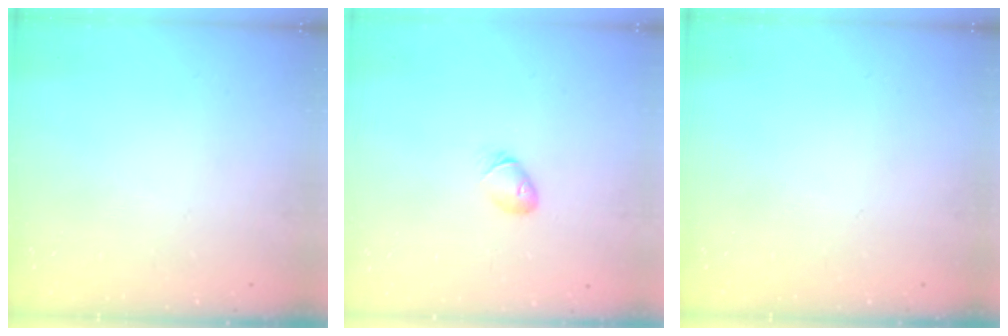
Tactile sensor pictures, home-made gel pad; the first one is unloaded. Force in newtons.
{"total": 4.5, "press": 4.4, "slide": 1.1}
{"total": 0.0}